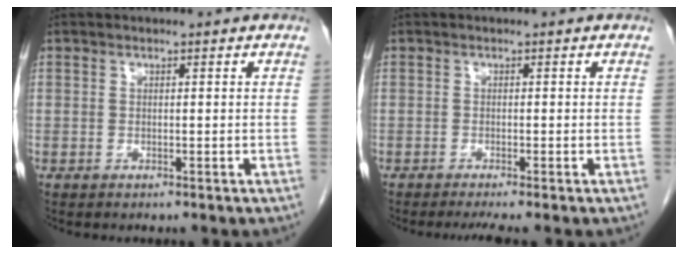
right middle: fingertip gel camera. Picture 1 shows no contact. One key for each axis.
{"total": 2.6, "fx": -2.1, "fy": -0.2, "fz": 1.6, "tx": -0.022, "ty": -0.006, "tz": -0.035}